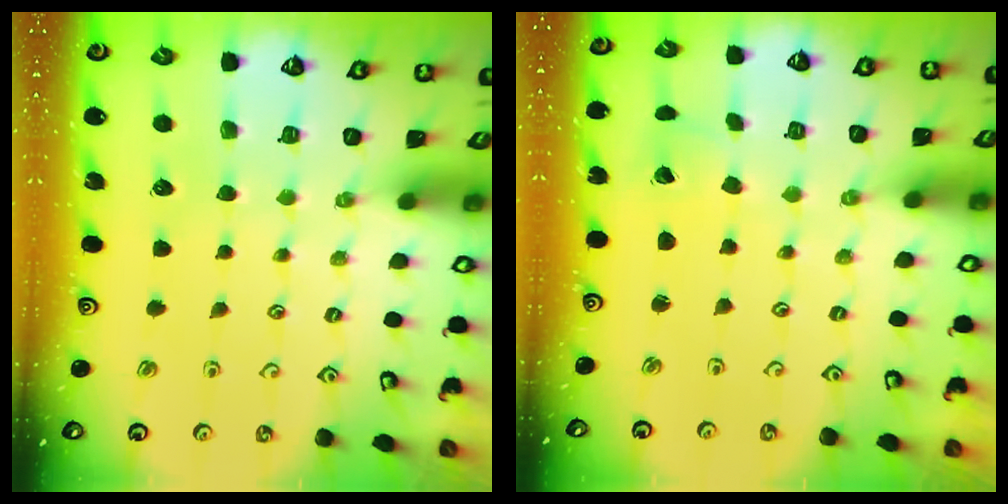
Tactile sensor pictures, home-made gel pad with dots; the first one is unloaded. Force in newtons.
{"total": 2.0, "press": 2.0, "slide": 0.3}